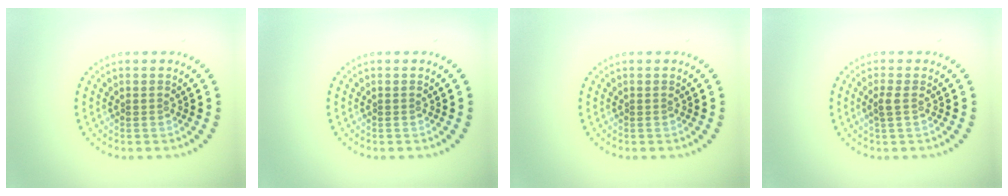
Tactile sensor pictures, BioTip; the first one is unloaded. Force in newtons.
{"total": 0.0}
{"total": 0.0}
{"total": 1.2, "press": 1.0, "slide": 0.6}